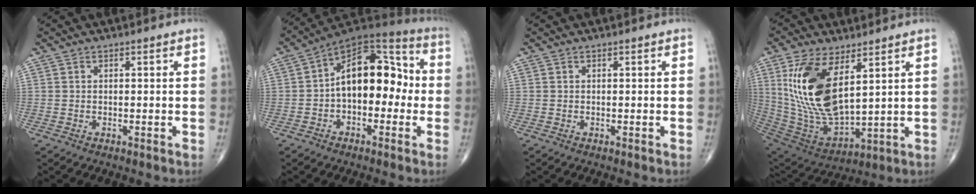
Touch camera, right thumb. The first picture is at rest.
{"total": 16.1, "force": [-0.6, 9.6, 12.9], "torque": [-0.162, 0.049, -0.025]}
{"total": 0.0}
{"total": 19.1, "force": [6.5, 8.9, 15.7], "torque": [-0.301, -0.030, 0.141]}